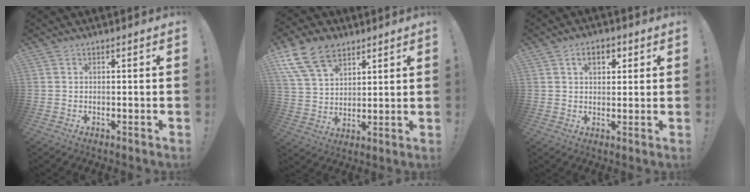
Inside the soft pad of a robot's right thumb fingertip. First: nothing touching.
{"total": 14.8, "force": [9.1, 9.2, 7.2], "torque": [-0.143, -0.041, 0.173]}
{"total": 5.3, "force": [2.1, 3.3, 3.6], "torque": [-0.047, 0.002, 0.032]}